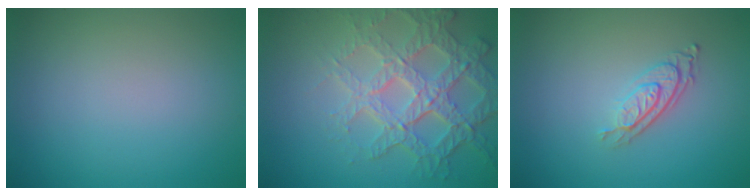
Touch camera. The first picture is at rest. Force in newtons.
{"total": 6.4, "press": 5.1, "slide": 3.8}
{"total": 2.9, "press": 2.1, "slide": 2.1}